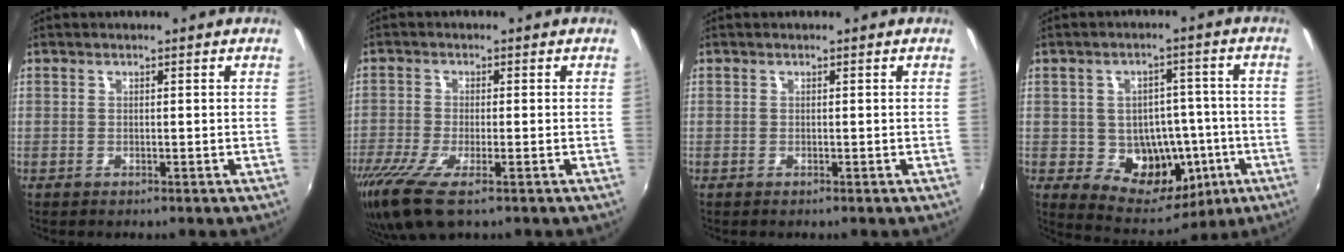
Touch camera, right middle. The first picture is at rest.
{"total": 9.9, "force": [-6.3, 2.0, 7.4], "torque": [-0.169, -0.042, -0.120]}
{"total": 0.0}
{"total": 12.5, "force": [-2.8, 10.2, 6.6], "torque": [-0.111, 0.013, -0.019]}